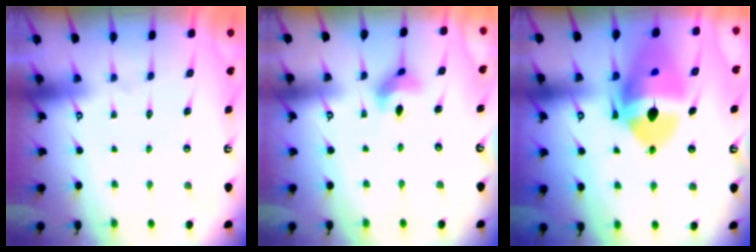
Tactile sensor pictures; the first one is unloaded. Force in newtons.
{"total": 5.5, "press": 5.5, "slide": 0.7}
{"total": 21.0, "press": 20.8, "slide": 2.4}